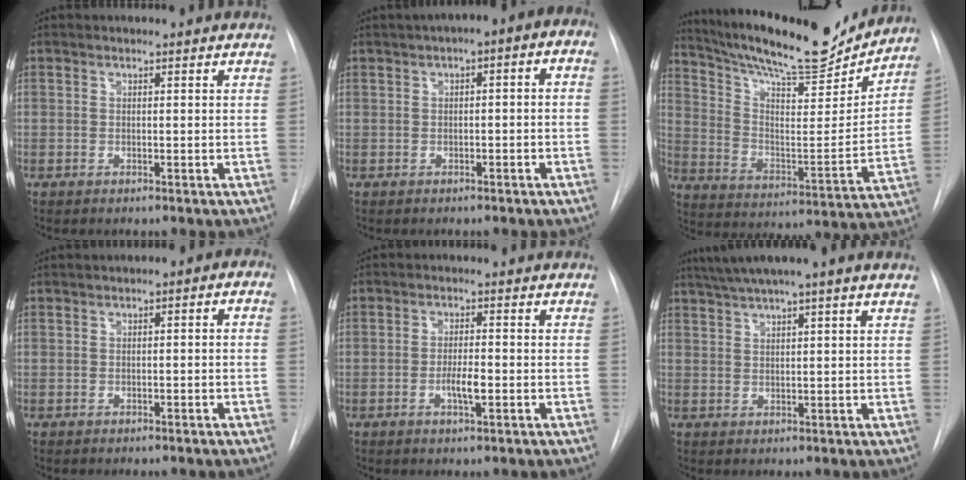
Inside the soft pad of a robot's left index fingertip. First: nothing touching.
{"total": 6.6, "force": [1.3, 2.5, 6.0], "torque": [-0.083, 0.039, 0.011]}
{"total": 22.3, "force": [20.1, 3.2, 9.0], "torque": [-0.160, -0.027, 0.305]}
{"total": 2.8, "force": [-0.2, 1.4, 2.4], "torque": [-0.032, 0.022, -0.006]}
{"total": 3.5, "force": [-1.1, 0.7, 3.2], "torque": [-0.058, 0.001, -0.018]}
{"total": 9.5, "force": [7.1, -0.3, 6.3], "torque": [-0.108, 0.042, 0.099]}